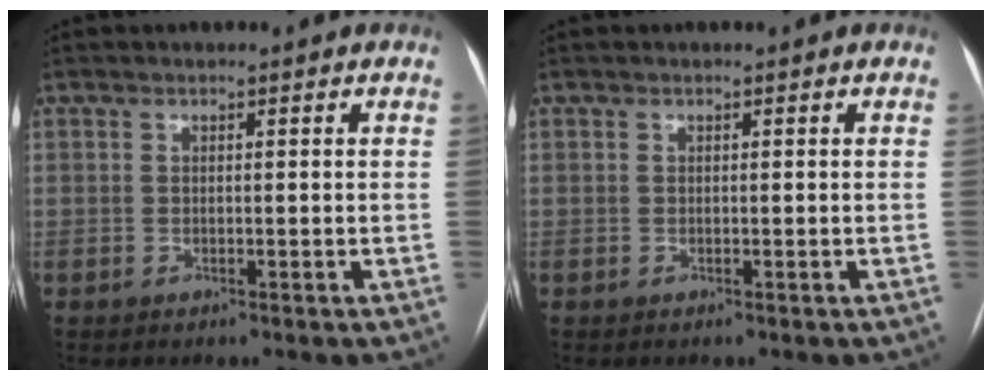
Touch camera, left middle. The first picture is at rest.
{"total": 0.0}